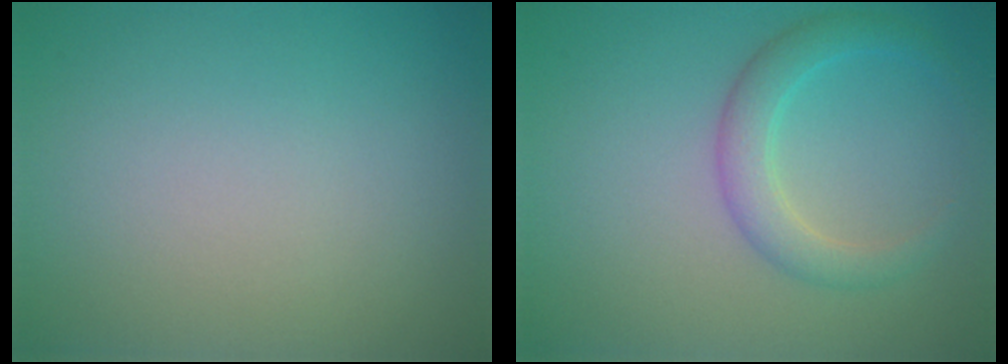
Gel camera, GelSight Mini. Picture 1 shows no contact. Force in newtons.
{"total": 2.9, "press": 2.9, "slide": 0.1}